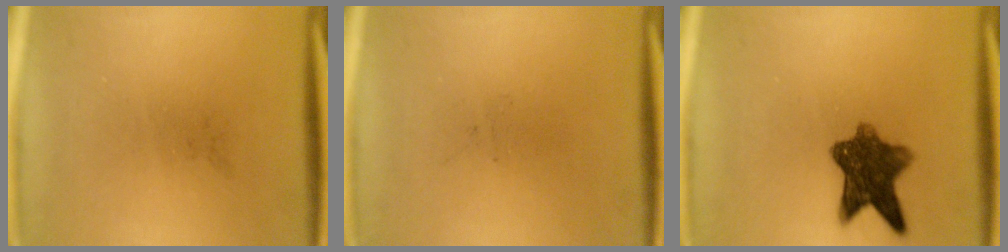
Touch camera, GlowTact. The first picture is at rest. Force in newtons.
{"total": 0.0}
{"total": 8.7}